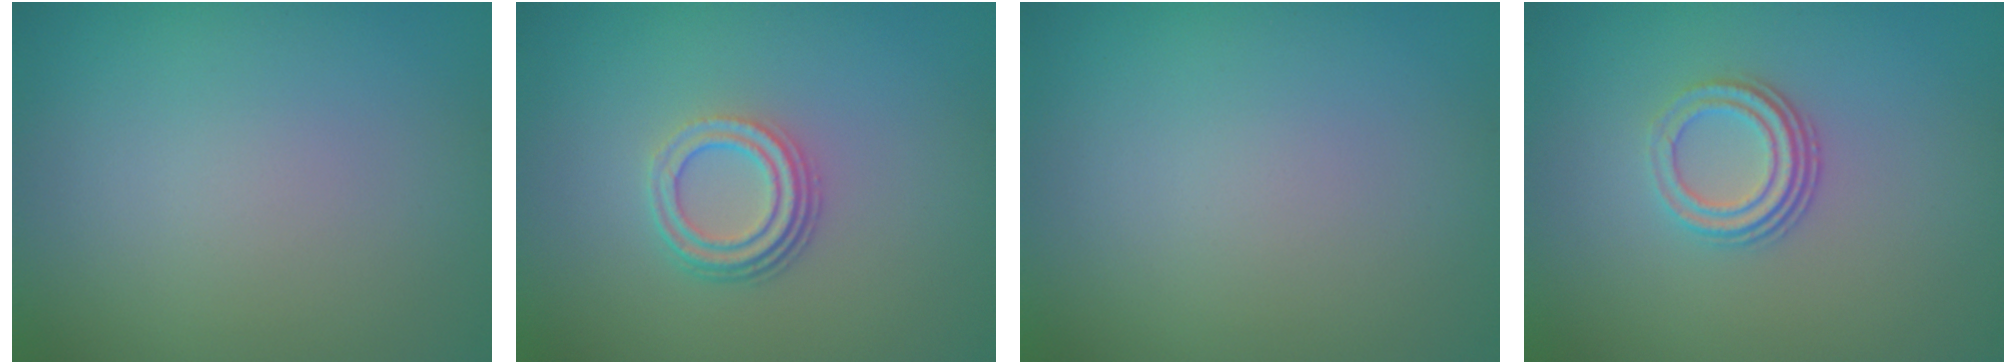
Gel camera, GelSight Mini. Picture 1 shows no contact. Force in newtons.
{"total": 3.4, "press": 2.5, "slide": 2.4}
{"total": 0.0}
{"total": 3.0, "press": 2.1, "slide": 2.1}